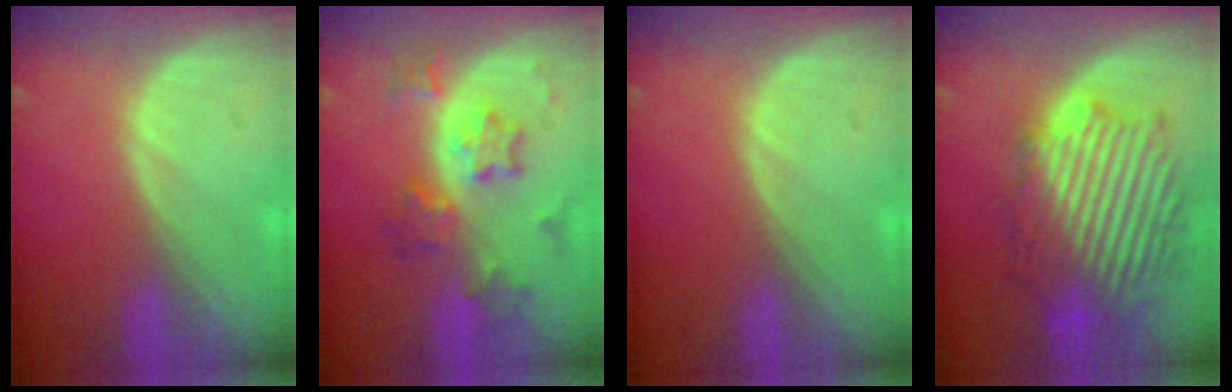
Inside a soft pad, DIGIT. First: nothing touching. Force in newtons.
{"total": 6.8, "press": 6.8, "slide": 0.2}
{"total": 0.0}
{"total": 12.8, "press": 12.7, "slide": 1.0}